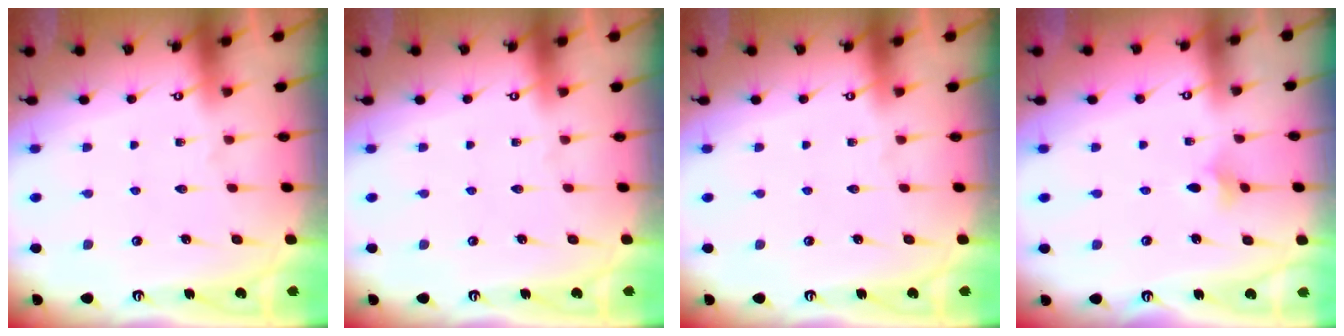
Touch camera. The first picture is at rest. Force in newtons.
{"total": 0.0}
{"total": 0.0}
{"total": 3.1, "press": 3.0, "slide": 0.7}